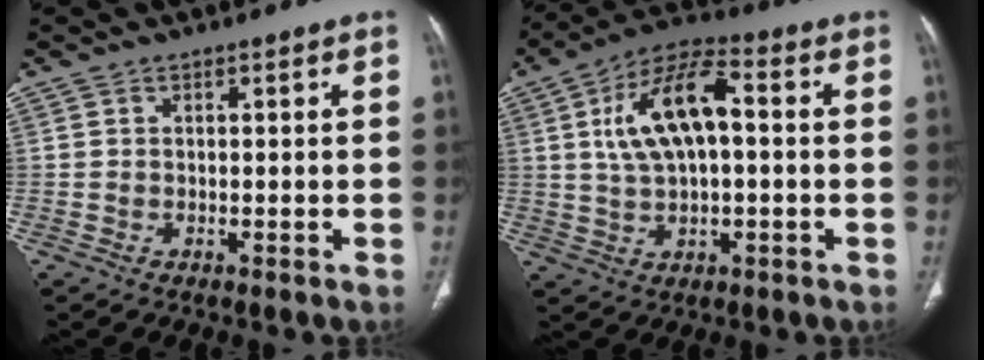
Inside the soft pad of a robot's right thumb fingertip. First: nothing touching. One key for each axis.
{"total": 13.5, "fx": 1.9, "fy": 6.2, "fz": 11.8, "tx": -0.217, "ty": 0.024, "tz": 0.029}